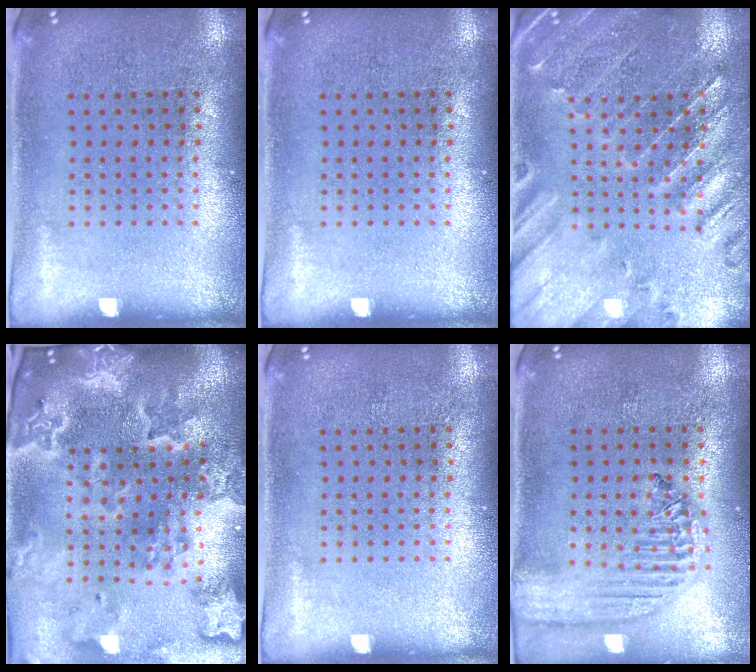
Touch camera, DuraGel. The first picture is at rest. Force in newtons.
{"total": 0.0}
{"total": 0.8, "press": 0.7, "slide": 0.3}
{"total": 4.4, "press": 3.6, "slide": 2.6}
{"total": 0.0}
{"total": 2.1, "press": 1.9, "slide": 1.0}